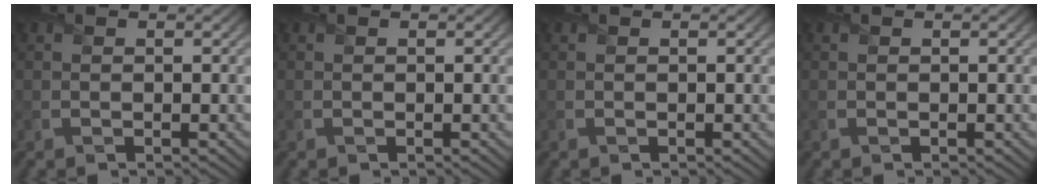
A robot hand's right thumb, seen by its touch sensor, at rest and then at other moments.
{"total": 0.0}
{"total": 0.0}
{"total": 0.0}